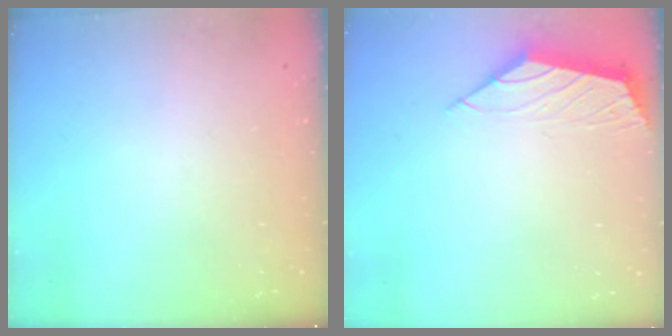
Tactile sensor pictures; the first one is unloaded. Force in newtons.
{"total": 2.2, "press": 2.2, "slide": 0.5}